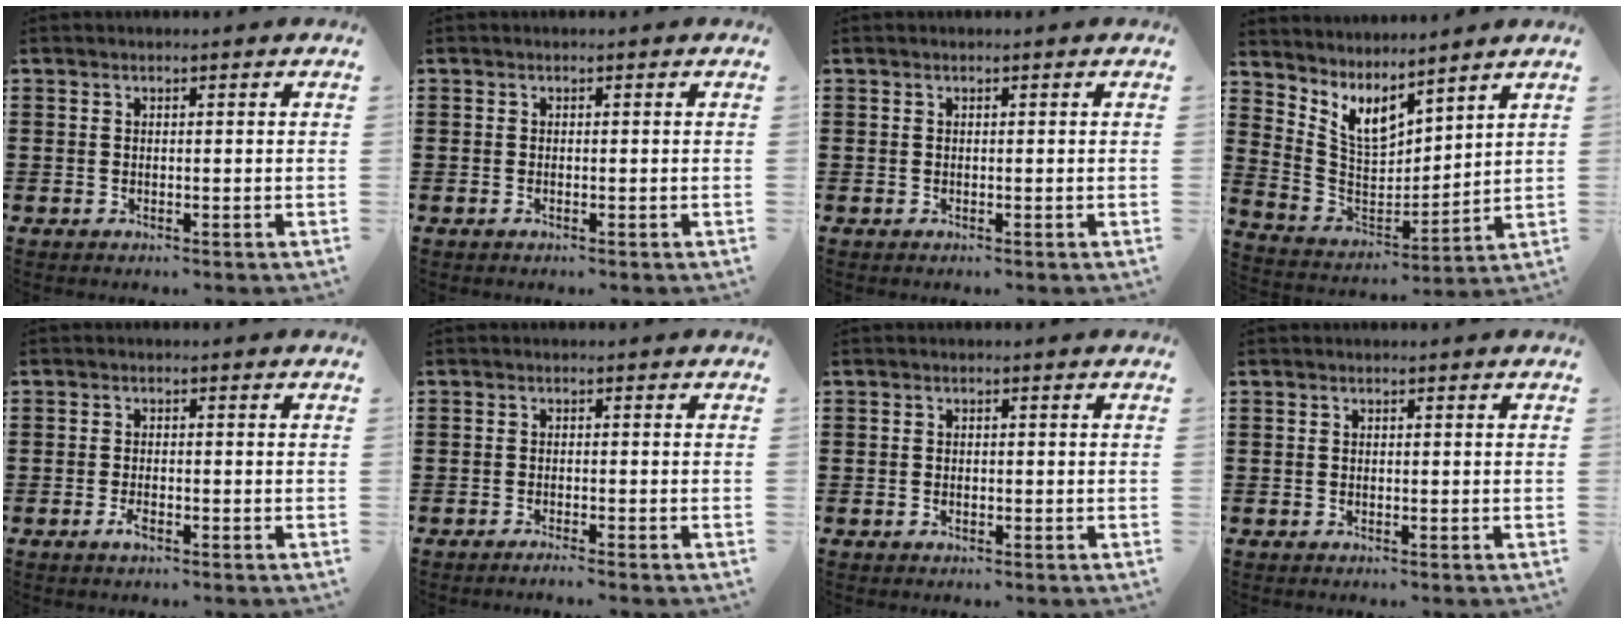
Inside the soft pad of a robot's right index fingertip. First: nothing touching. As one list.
[{"total": 0.0}, {"total": 0.0}, {"total": 6.6, "force": [5.3, 2.6, 2.9], "torque": [-0.085, -0.038, 0.097]}, {"total": 2.0, "force": [-1.0, 0.6, 1.6], "torque": [-0.037, -0.004, -0.021]}, {"total": 1.3, "force": [-1.2, -0.2, 0.4], "torque": [-0.007, 0.001, -0.023]}, {"total": 0.7, "force": [-0.3, 0.5, 0.4], "torque": [-0.010, -0.001, -0.005]}, {"total": 0.0}]